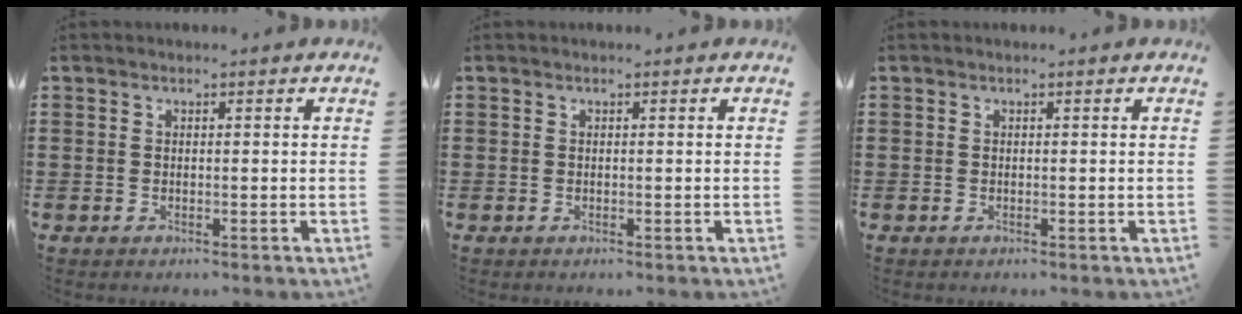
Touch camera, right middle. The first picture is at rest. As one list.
[{"total": 0.0}, {"total": 0.0}]